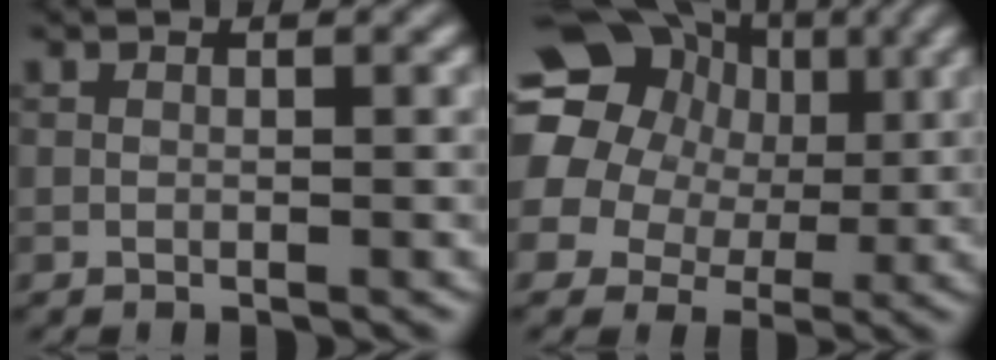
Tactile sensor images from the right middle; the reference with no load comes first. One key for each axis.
{"total": 16.8, "fx": 4.8, "fy": 14.1, "fz": 7.8, "tx": -0.175, "ty": 0.026, "tz": 0.058}